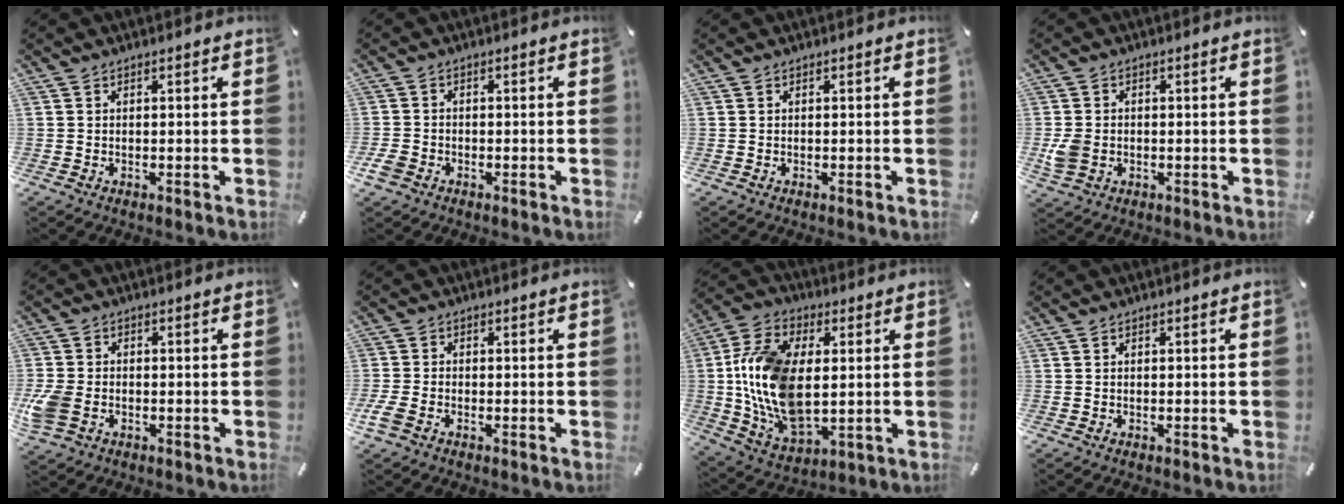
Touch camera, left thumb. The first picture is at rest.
{"total": 2.9, "force": [-1.7, 2.0, 1.3], "torque": [-0.033, 0.003, -0.035]}
{"total": 0.0}
{"total": 4.7, "force": [-0.7, 3.7, 2.8], "torque": [-0.060, 0.005, -0.011]}
{"total": 5.7, "force": [-1.7, 4.2, 3.5], "torque": [-0.080, 0.007, -0.032]}
{"total": 2.8, "force": [-1.4, 1.7, 1.7], "torque": [-0.047, -0.003, -0.029]}
{"total": 17.6, "force": [1.1, 11.3, 13.5], "torque": [-0.318, -0.008, 0.019]}
{"total": 0.0}